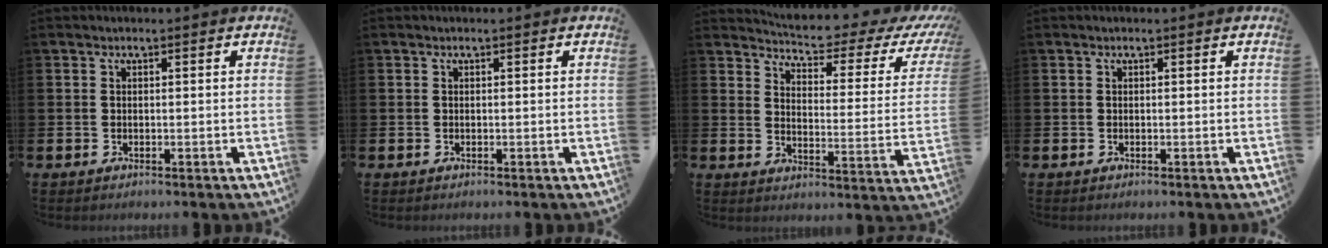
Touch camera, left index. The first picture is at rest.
{"total": 0.0}
{"total": 4.5, "force": [4.1, 0.7, 1.8], "torque": [-0.051, -0.039, 0.059]}
{"total": 0.0}